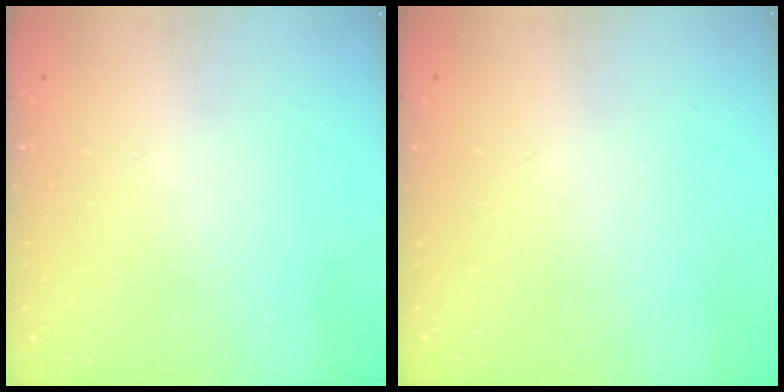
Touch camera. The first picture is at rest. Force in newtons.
{"total": 0.0}